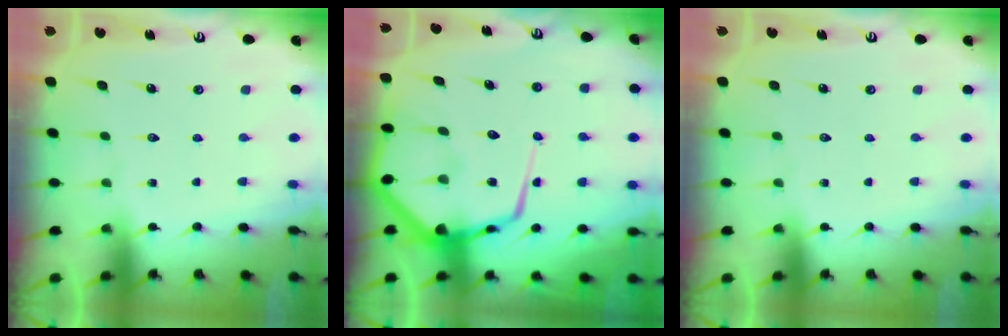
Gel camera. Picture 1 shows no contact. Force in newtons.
{"total": 15.3, "press": 15.3, "slide": 1.6}
{"total": 0.0}